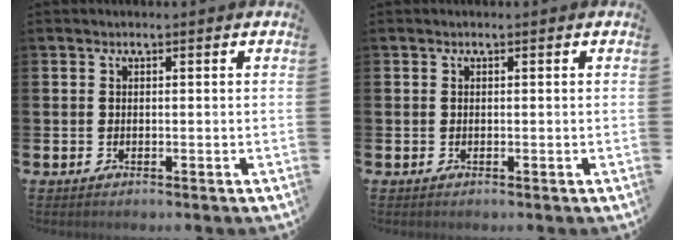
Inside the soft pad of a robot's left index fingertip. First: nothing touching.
{"total": 0.0}